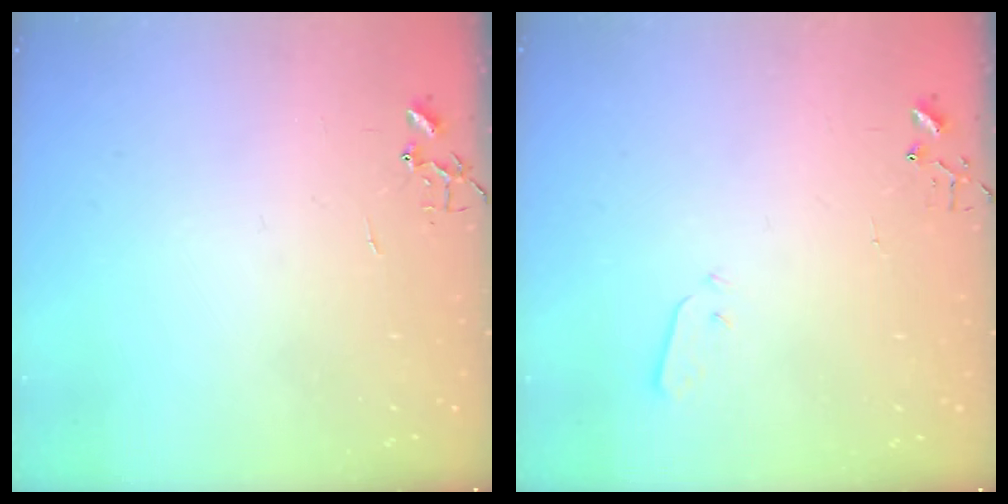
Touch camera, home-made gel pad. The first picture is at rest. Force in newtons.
{"total": 3.1, "press": 3.1, "slide": 0.7}